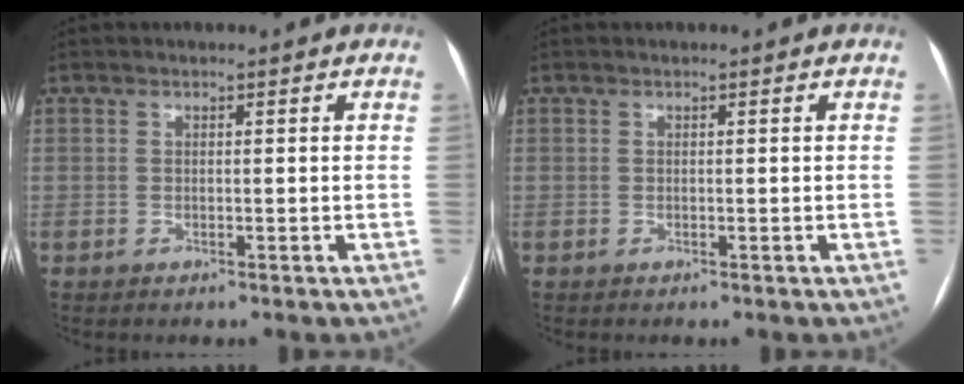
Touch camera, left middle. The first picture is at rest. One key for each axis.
{"total": 0.0}